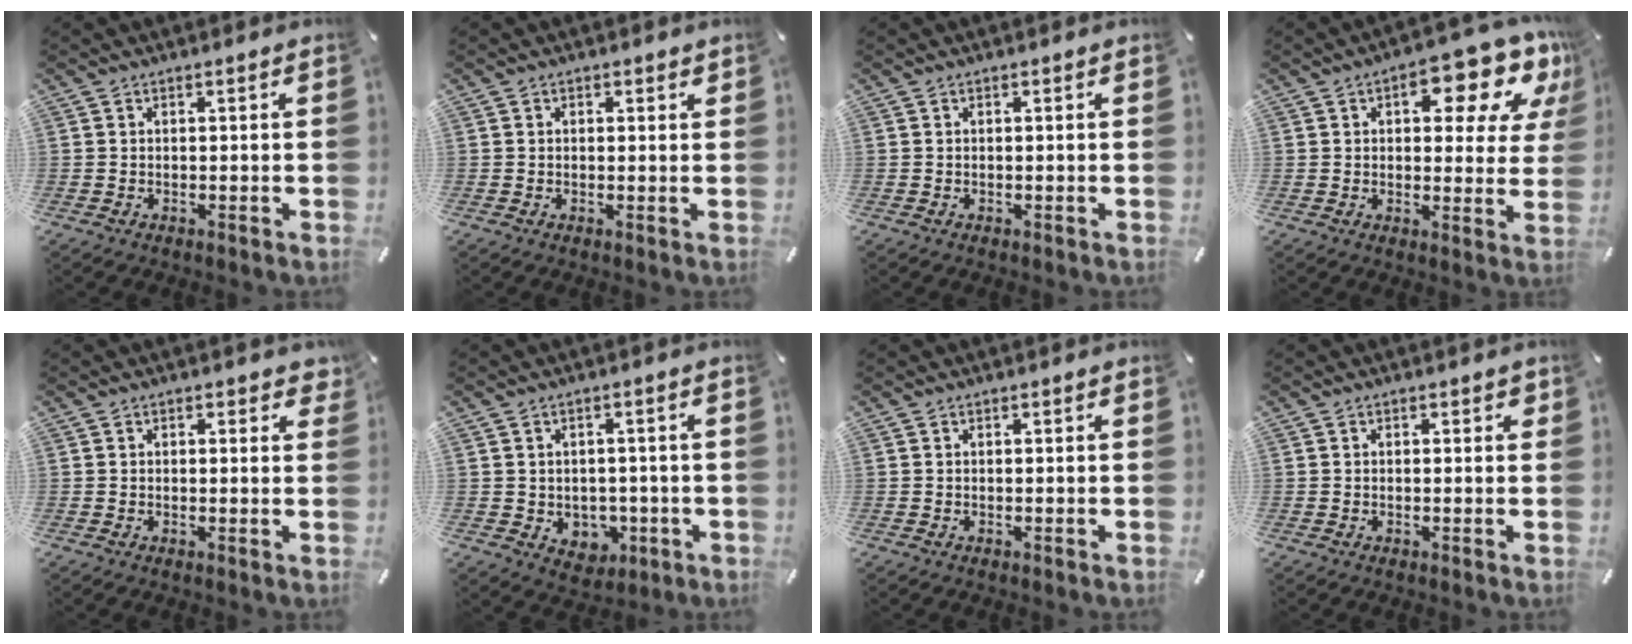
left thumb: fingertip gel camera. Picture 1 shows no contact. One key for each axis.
{"total": 0.9, "fx": 0.3, "fy": 0.6, "fz": 0.5, "tx": -0.002, "ty": 0.002, "tz": 0.002}
{"total": 0.0}
{"total": 15.2, "fx": 7.6, "fy": 7.2, "fz": 11.1, "tx": -0.128, "ty": -0.044, "tz": 0.118}
{"total": 1.4, "fx": 0.7, "fy": 0.8, "fz": 0.9, "tx": -0.002, "ty": -0.002, "tz": 0.009}
{"total": 5.0, "fx": -0.3, "fy": 4.7, "fz": 1.7, "tx": -0.014, "ty": 0.001, "tz": -0.004}
{"total": 0.0}
{"total": 1.0, "fx": 0.2, "fy": 0.8, "fz": 0.6, "tx": -0.004, "ty": 0.004, "tz": -0.001}